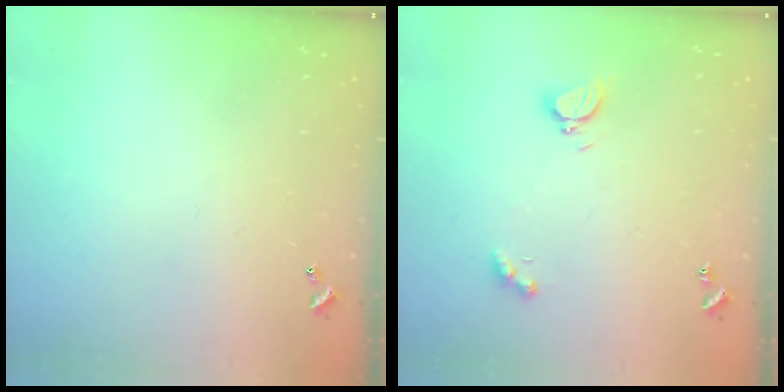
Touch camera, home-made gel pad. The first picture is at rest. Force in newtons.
{"total": 3.6, "press": 3.5, "slide": 0.7}